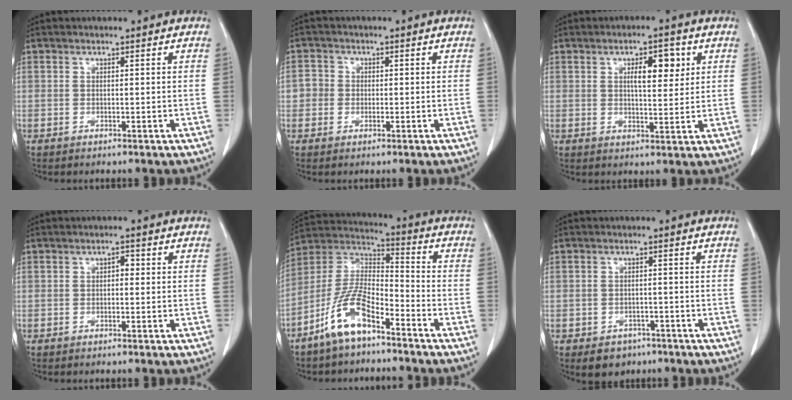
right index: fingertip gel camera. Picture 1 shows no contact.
{"total": 2.7, "force": [-0.2, 2.6, 0.6], "torque": [0.001, 0.010, -0.007]}
{"total": 5.7, "force": [2.1, 1.9, 5.0], "torque": [-0.080, 0.006, 0.035]}
{"total": 1.2, "force": [0.0, 0.7, 1.0], "torque": [-0.010, 0.005, -0.002]}
{"total": 10.9, "force": [-7.0, 3.8, 7.4], "torque": [-0.158, 0.012, -0.136]}
{"total": 4.2, "force": [-2.5, 3.2, 1.0], "torque": [-0.008, 0.007, -0.028]}